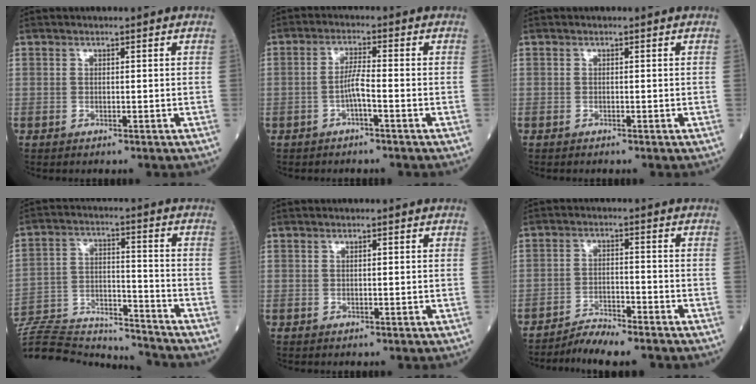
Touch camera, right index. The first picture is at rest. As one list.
[{"total": 3.2, "force": [-1.2, 0.1, 2.9], "torque": [-0.056, 0.006, -0.026]}, {"total": 0.0}, {"total": 22.3, "force": [-21.3, 3.4, 5.4], "torque": [-0.145, 0.001, -0.335]}, {"total": 0.6, "force": [0.2, 0.1, 0.5], "torque": [-0.012, 0.000, 0.004]}, {"total": 5.0, "force": [-4.7, 0.0, 1.5], "torque": [-0.022, -0.012, -0.085]}]